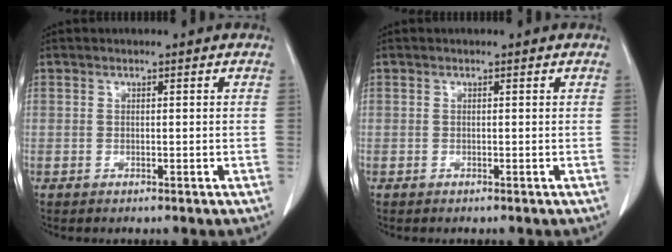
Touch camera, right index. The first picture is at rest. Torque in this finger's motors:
{"motor_torque": [-0.20, 0.09, -0.01, -0.01]}